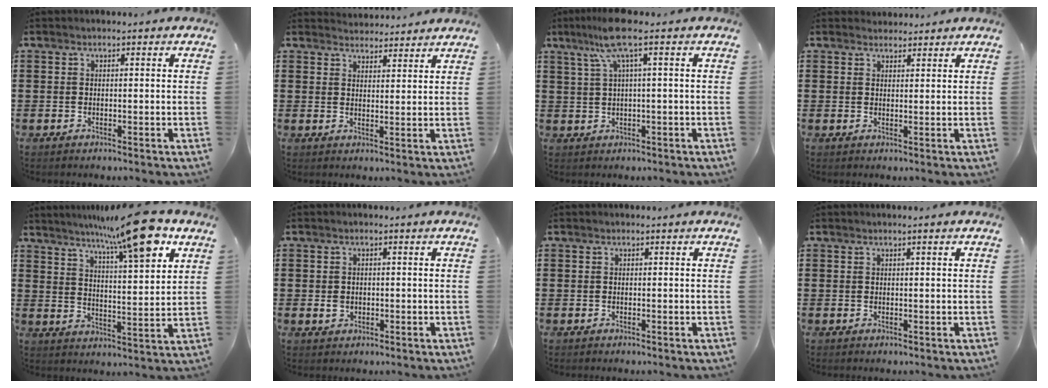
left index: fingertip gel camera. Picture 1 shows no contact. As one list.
[{"total": 3.0, "force": [3.0, 0.2, -0.2], "torque": [-0.006, -0.010, 0.057]}, {"total": 6.3, "force": [2.6, 0.2, 5.8], "torque": [-0.131, -0.003, 0.038]}, {"total": 1.9, "force": [1.8, 0.5, 0.0], "torque": [-0.004, 0.002, 0.037]}, {"total": 12.5, "force": [9.4, 2.1, 8.0], "torque": [-0.131, -0.045, 0.154]}, {"total": 1.5, "force": [-0.1, 1.3, 0.7], "torque": [-0.017, 0.006, -0.004]}, {"total": 0.0}, {"total": 0.7, "force": [0.4, -0.1, 0.5], "torque": [-0.009, -0.001, 0.008]}]